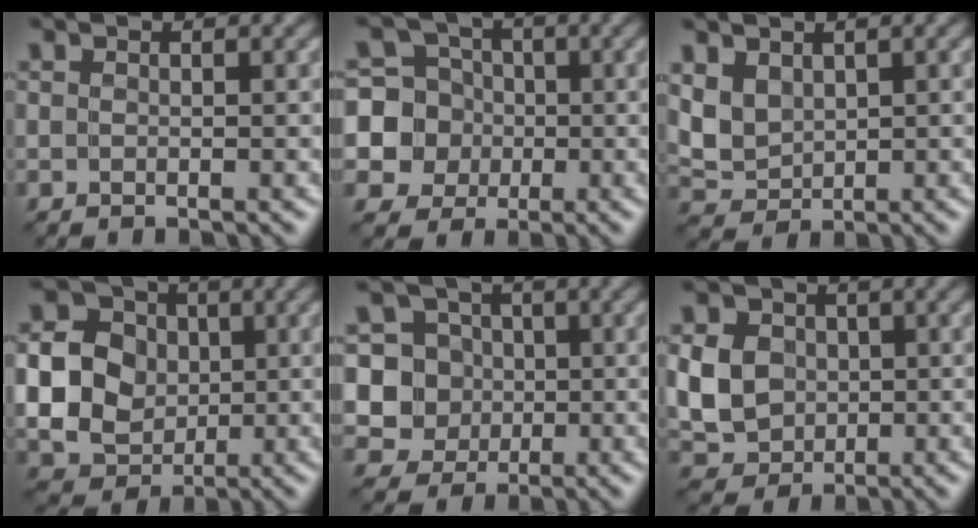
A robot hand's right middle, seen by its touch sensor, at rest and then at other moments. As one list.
[{"total": 8.0, "force": [-0.4, 7.8, 1.9], "torque": [-0.044, 0.022, -0.037]}, {"total": 2.7, "force": [1.3, 2.0, 1.3], "torque": [-0.035, -0.002, 0.029]}, {"total": 10.6, "force": [0.6, 9.8, 4.0], "torque": [-0.112, 0.018, -0.010]}, {"total": 7.4, "force": [0.3, 7.2, 1.7], "torque": [-0.039, 0.029, -0.004]}, {"total": 5.6, "force": [0.3, 4.9, 2.6], "torque": [-0.063, 0.007, -0.005]}]